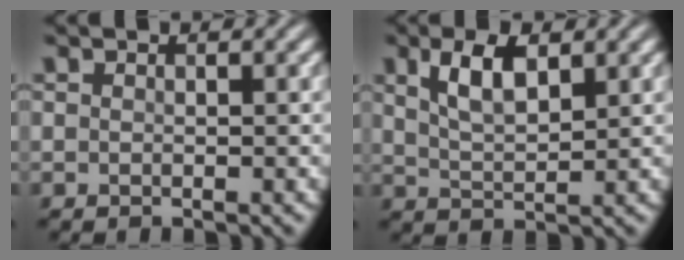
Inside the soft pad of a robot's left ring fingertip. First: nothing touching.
{"total": 4.1, "force": [2.0, 1.7, 3.2], "torque": [-0.068, 0.003, 0.040]}